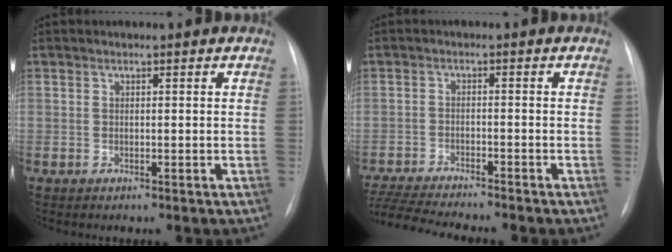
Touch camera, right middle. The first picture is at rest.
{"total": 11.6, "force": [-10.7, 0.3, 4.5], "torque": [-0.080, -0.010, -0.174]}